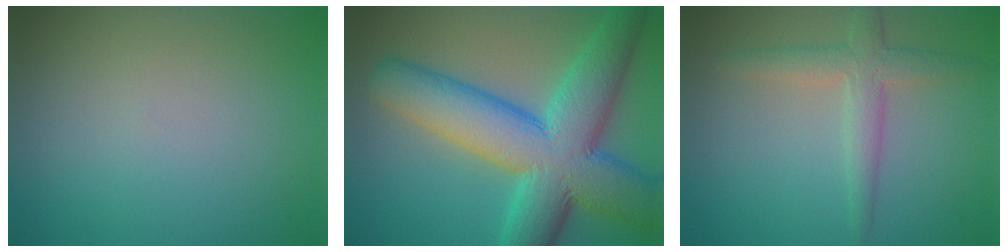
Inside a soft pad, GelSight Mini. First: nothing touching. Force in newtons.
{"total": 12.5, "press": 12.5, "slide": 0.2}
{"total": 3.0, "press": 3.0, "slide": 0.1}